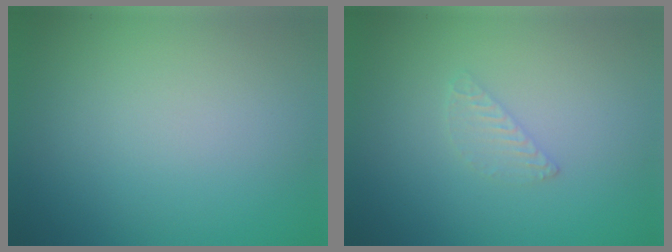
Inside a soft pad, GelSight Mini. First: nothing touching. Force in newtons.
{"total": 1.1, "press": 1.1, "slide": 0.1}